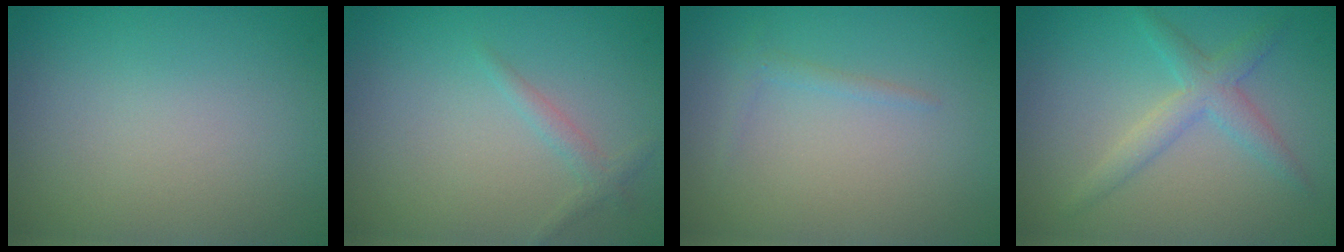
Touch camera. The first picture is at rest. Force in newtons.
{"total": 1.1, "press": 1.1, "slide": 0.0}
{"total": 0.9, "press": 0.9, "slide": 0.0}
{"total": 2.8, "press": 2.8, "slide": 0.1}